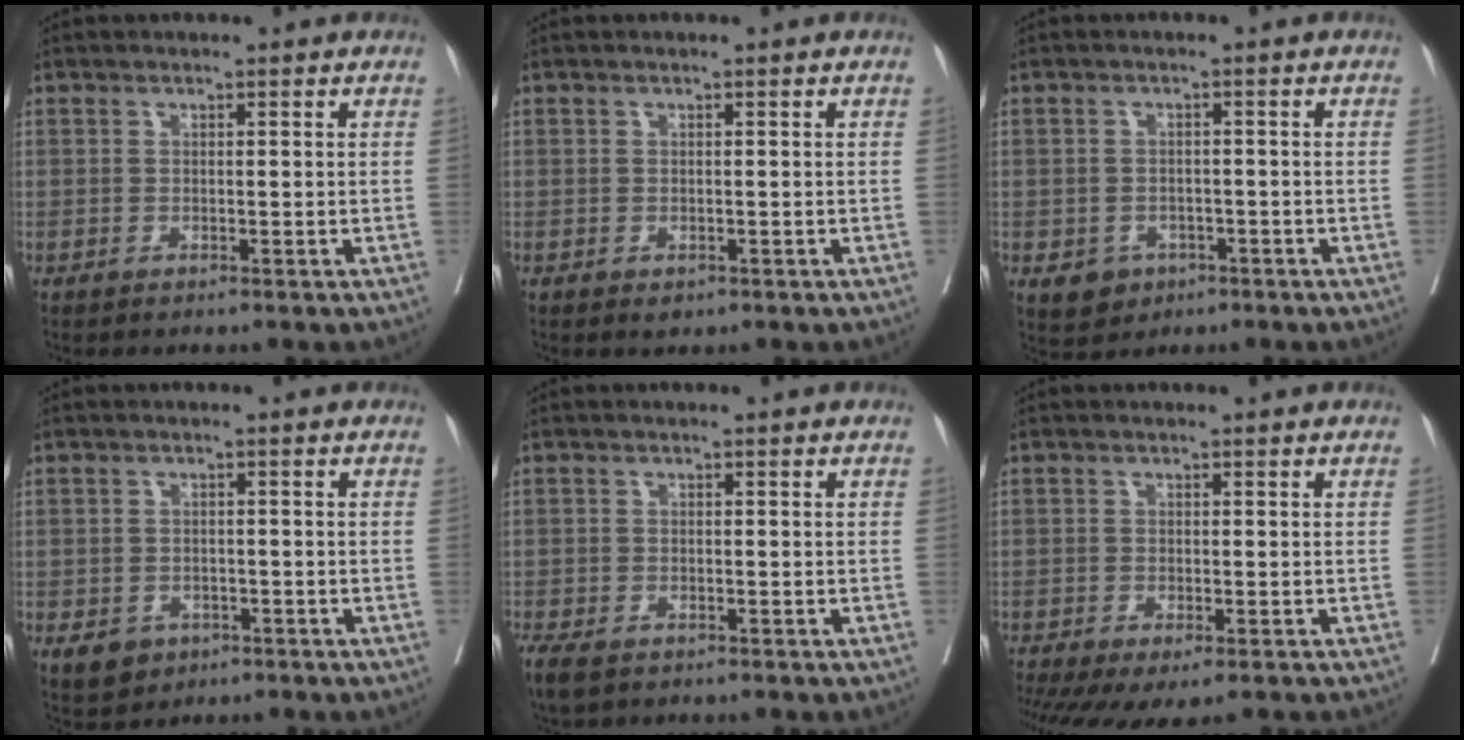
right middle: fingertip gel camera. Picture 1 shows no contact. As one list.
[{"total": 0.8, "force": [-0.4, 0.6, 0.4], "torque": [-0.005, 0.000, -0.002]}, {"total": 4.3, "force": [-2.0, 3.6, 1.3], "torque": [-0.016, 0.004, -0.023]}, {"total": 5.9, "force": [-3.0, 4.6, 1.9], "torque": [-0.030, 0.002, -0.038]}, {"total": 8.0, "force": [-5.2, 4.3, 4.2], "torque": [-0.106, -0.016, -0.082]}, {"total": 8.4, "force": [-6.1, 2.5, 5.2], "torque": [-0.087, -0.011, -0.095]}]